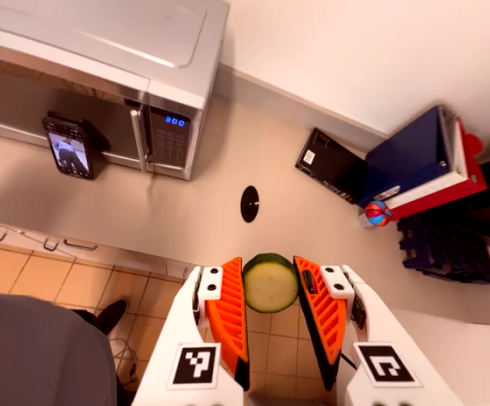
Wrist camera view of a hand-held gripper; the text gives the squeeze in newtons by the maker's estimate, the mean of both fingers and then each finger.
{"total": 9.0, "left": 9.3, "right": 8.8}